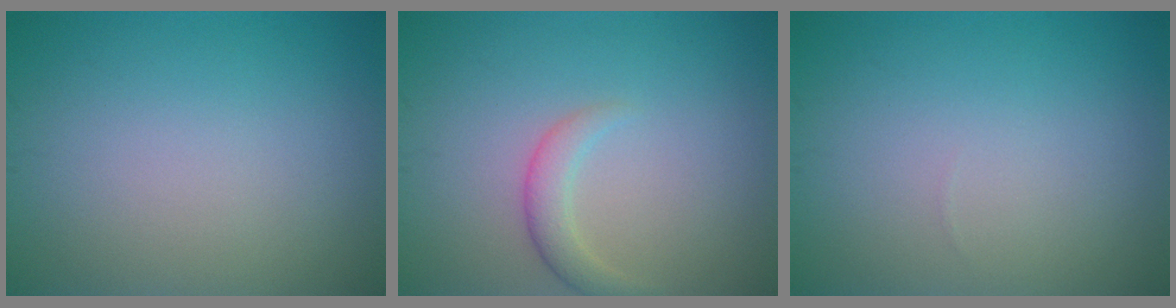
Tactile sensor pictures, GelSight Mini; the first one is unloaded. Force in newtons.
{"total": 2.0, "press": 2.0, "slide": 0.1}
{"total": 0.0}